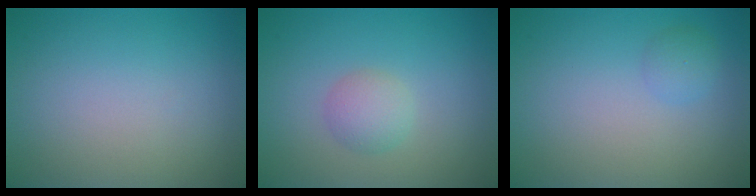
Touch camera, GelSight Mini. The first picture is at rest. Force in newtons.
{"total": 2.0, "press": 2.0, "slide": 0.0}
{"total": 1.3, "press": 1.2, "slide": 0.1}